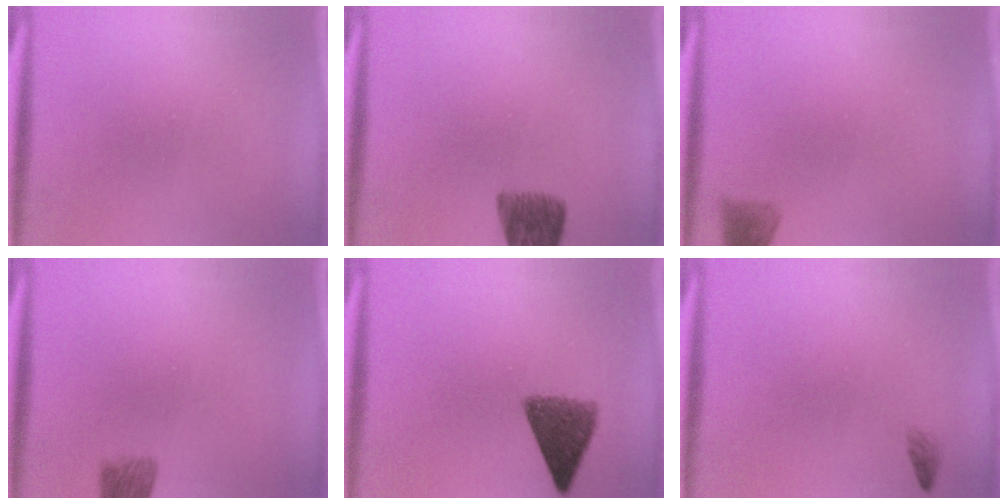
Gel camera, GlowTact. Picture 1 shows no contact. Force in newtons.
{"total": 6.5}
{"total": 2.0}
{"total": 4.7}
{"total": 7.0}
{"total": 0.8}